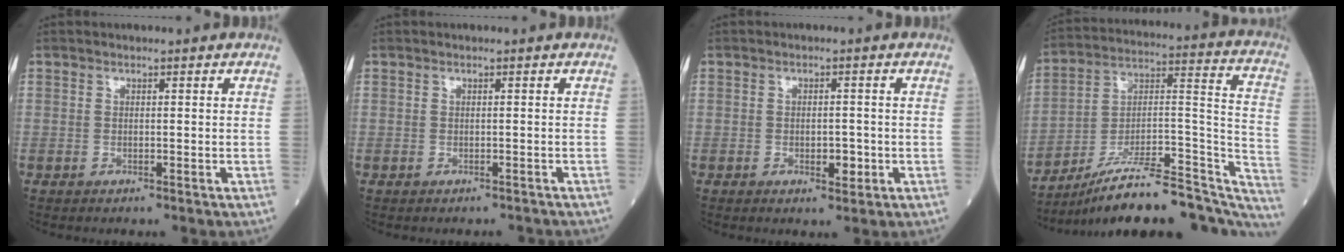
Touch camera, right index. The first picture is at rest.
{"total": 1.2, "force": [-1.1, 0.3, 0.1], "torque": [0.001, 0.000, -0.016]}
{"total": 2.5, "force": [-0.9, 1.0, 2.2], "torque": [-0.031, 0.000, -0.008]}
{"total": 27.1, "force": [-22.6, 6.1, 13.7], "torque": [-0.139, 0.037, -0.333]}